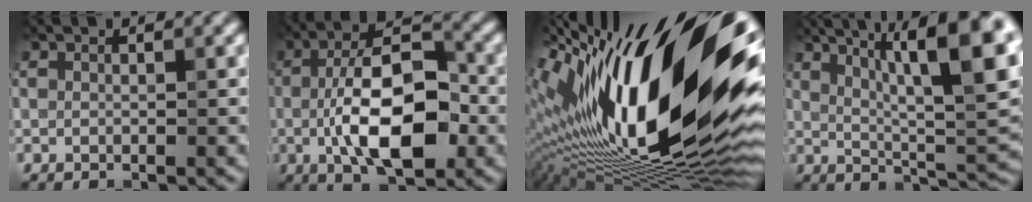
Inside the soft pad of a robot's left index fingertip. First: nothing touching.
{"total": 9.2, "force": [-2.3, 4.0, 7.9], "torque": [-0.135, 0.010, -0.046]}
{"total": 20.6, "force": [3.1, 7.8, 18.9], "torque": [-0.328, -0.002, 0.034]}
{"total": 11.3, "force": [4.6, 2.9, 9.9], "torque": [-0.129, 0.011, 0.071]}